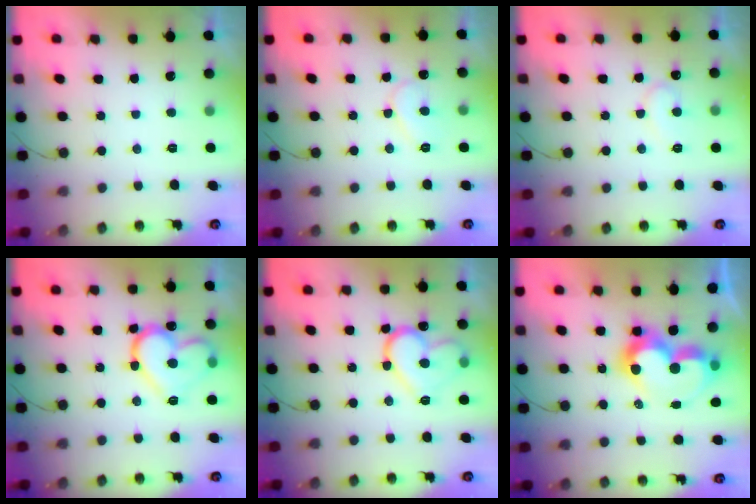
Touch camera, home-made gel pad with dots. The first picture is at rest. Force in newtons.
{"total": 7.5, "press": 7.4, "slide": 0.7}
{"total": 7.5, "press": 7.5, "slide": 0.4}
{"total": 16.2, "press": 16.2, "slide": 1.4}
{"total": 15.0, "press": 14.9, "slide": 1.3}
{"total": 12.4, "press": 12.3, "slide": 1.0}